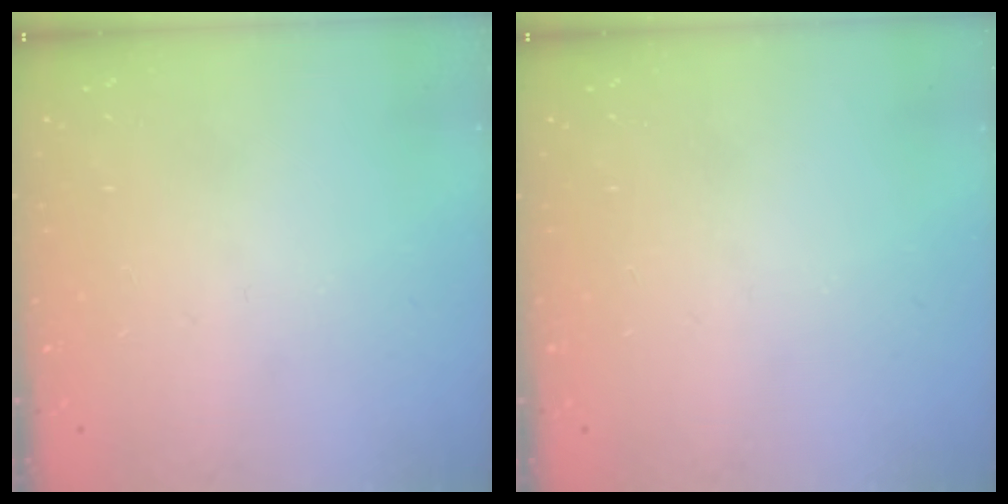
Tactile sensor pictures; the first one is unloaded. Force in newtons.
{"total": 0.0}